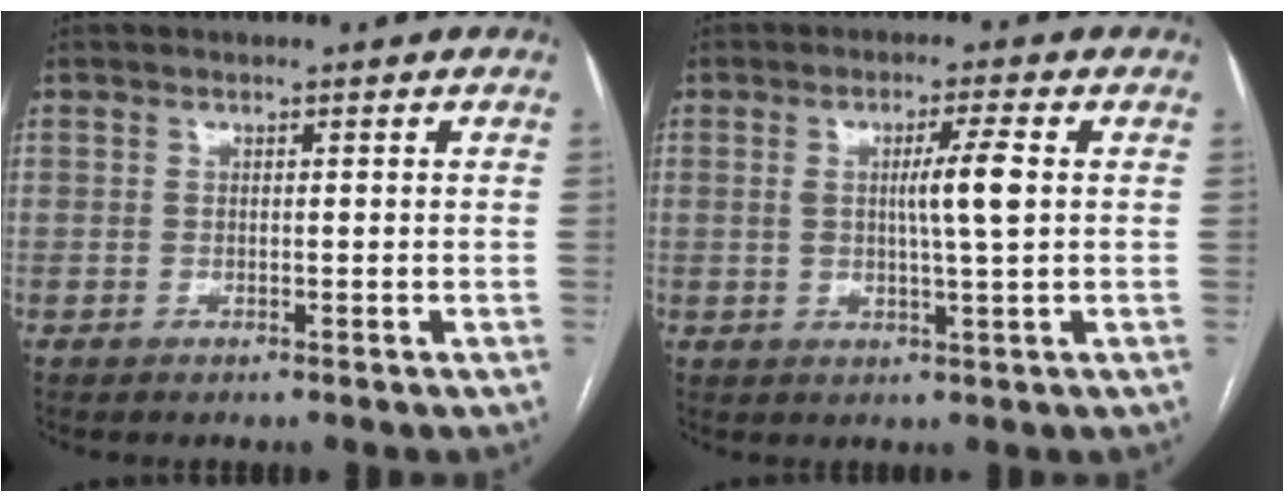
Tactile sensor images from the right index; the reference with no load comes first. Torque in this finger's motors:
{"motor_torque": [0.17, 0.02, 0.13, 0.06]}